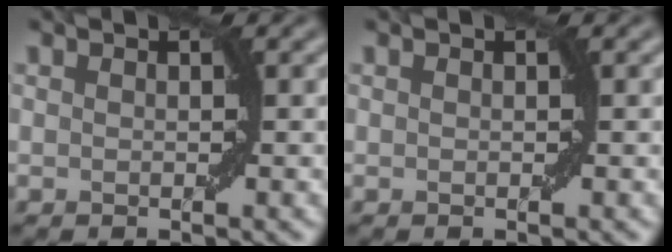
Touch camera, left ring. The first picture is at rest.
{"total": 0.0}